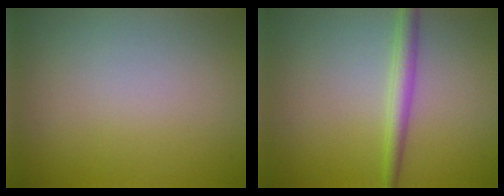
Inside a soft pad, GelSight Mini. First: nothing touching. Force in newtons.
{"total": 2.5, "press": 2.5, "slide": 0.1}